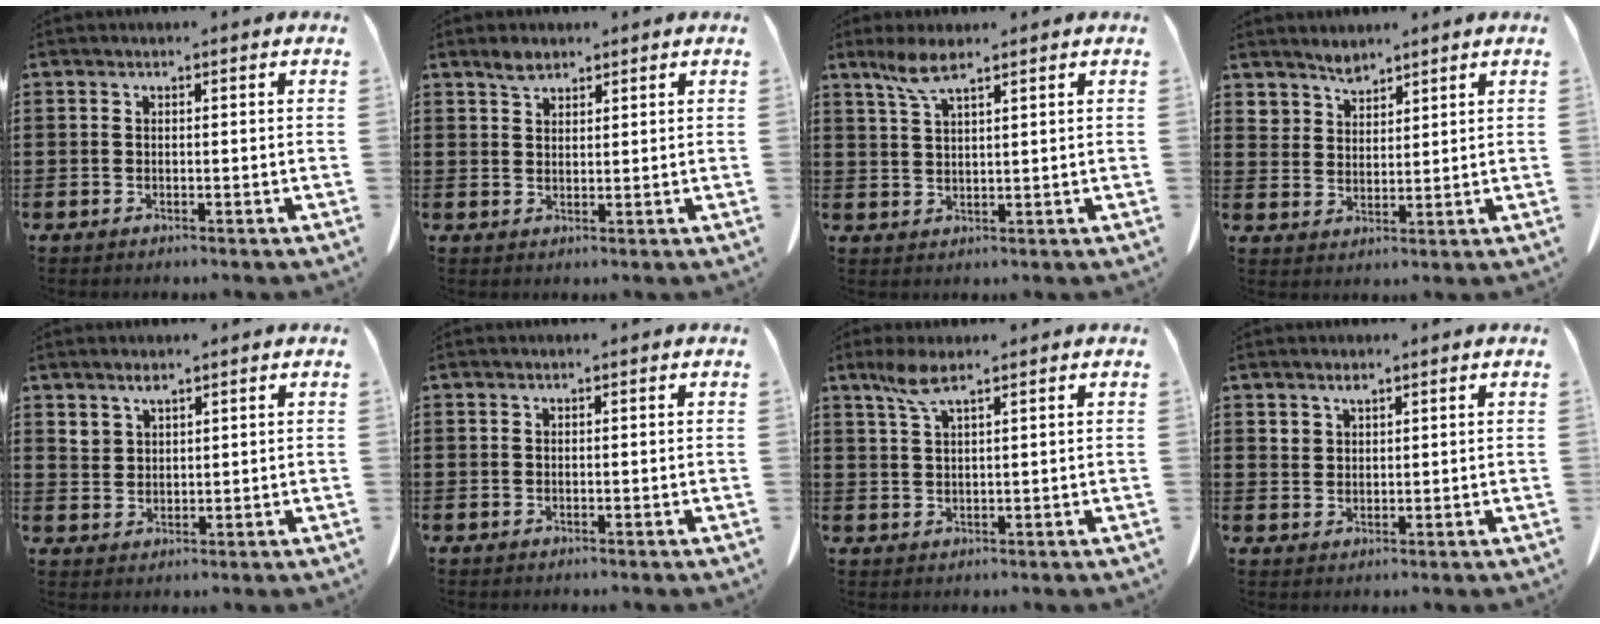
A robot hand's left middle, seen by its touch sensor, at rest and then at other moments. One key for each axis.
{"total": 2.2, "fx": 1.8, "fy": 0.9, "fz": 0.8, "tx": -0.020, "ty": 0.002, "tz": 0.035}
{"total": 4.7, "fx": 3.0, "fy": 0.8, "fz": 3.5, "tx": -0.077, "ty": 0.003, "tz": 0.055}
{"total": 3.4, "fx": 3.3, "fy": 1.1, "fz": 0.0, "tx": -0.011, "ty": -0.009, "tz": 0.064}
{"total": 2.1, "fx": 1.9, "fy": 0.9, "fz": 0.5, "tx": -0.013, "ty": -0.001, "tz": 0.038}
{"total": 0.0}
{"total": 4.4, "fx": 2.7, "fy": 0.8, "fz": 3.3, "tx": -0.073, "ty": 0.003, "tz": 0.049}
{"total": 1.7, "fx": 1.5, "fy": 0.7, "fz": 0.4, "tx": -0.010, "ty": -0.001, "tz": 0.030}